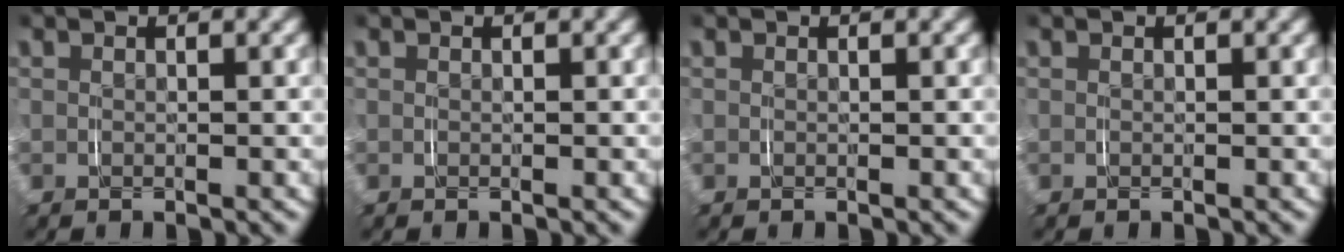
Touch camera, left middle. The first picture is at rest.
{"total": 0.0}
{"total": 0.0}
{"total": 0.0}